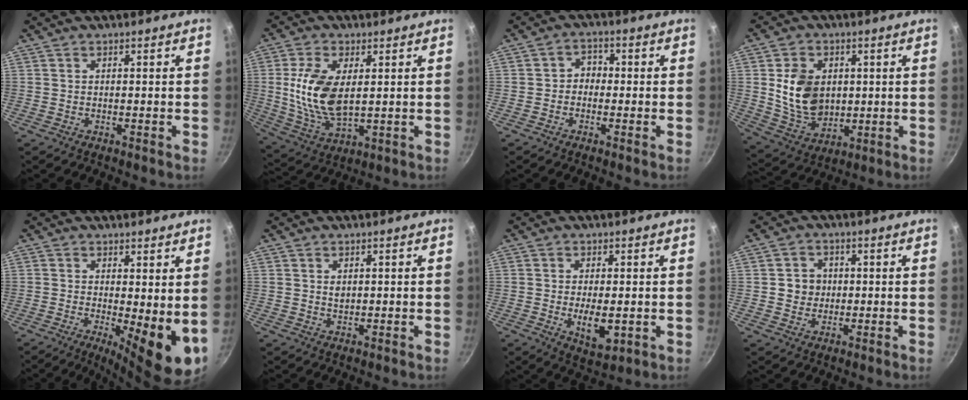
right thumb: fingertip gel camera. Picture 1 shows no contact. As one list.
[{"total": 13.3, "force": [1.7, 7.1, 11.1], "torque": [-0.213, -0.011, 0.040]}, {"total": 3.3, "force": [-0.7, 2.8, 1.6], "torque": [-0.004, 0.015, -0.021]}, {"total": 12.9, "force": [1.5, 9.7, 8.3], "torque": [-0.123, -0.016, 0.040]}, {"total": 10.4, "force": [-0.5, 3.1, 9.9], "torque": [-0.117, -0.016, 0.001]}, {"total": 1.4, "force": [0.4, 0.9, 0.9], "torque": [-0.012, 0.000, 0.008]}, {"total": 6.9, "force": [-0.9, 3.2, 6.0], "torque": [-0.096, -0.010, -0.004]}, {"total": 4.3, "force": [0.2, 4.1, 1.5], "torque": [0.002, 0.003, 0.000]}]